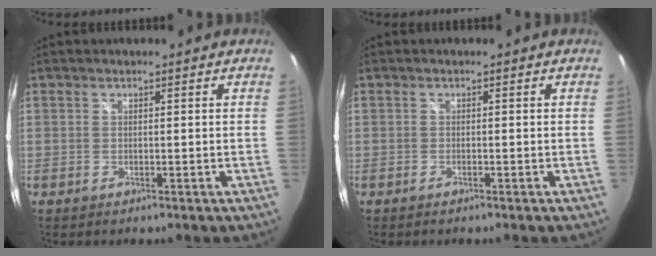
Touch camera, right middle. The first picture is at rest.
{"total": 0.6, "force": [-0.5, 0.1, 0.3], "torque": [-0.004, -0.002, -0.011]}